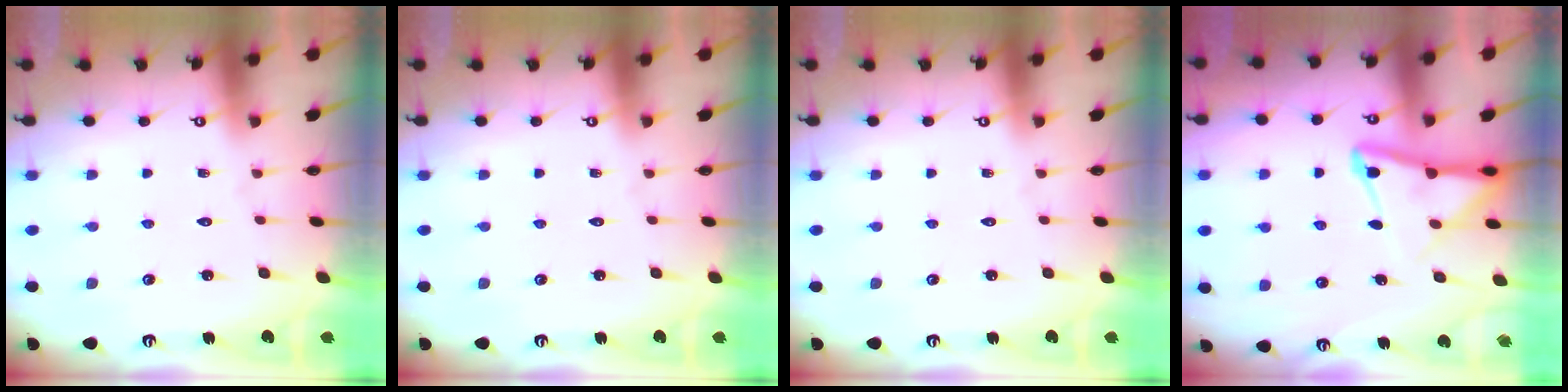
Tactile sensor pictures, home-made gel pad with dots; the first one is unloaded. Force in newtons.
{"total": 0.0}
{"total": 0.0}
{"total": 9.1, "press": 9.1, "slide": 0.9}